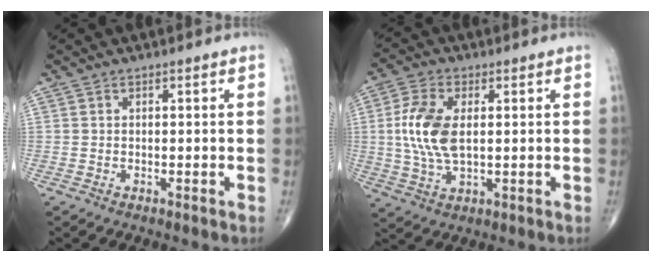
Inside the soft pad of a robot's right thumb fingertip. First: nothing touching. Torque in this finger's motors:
{"motor_torque": [-0.08, 0.48, 1.21, 0.37, 0.12]}